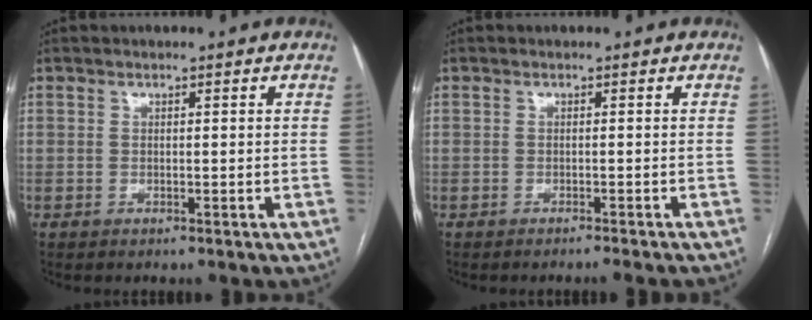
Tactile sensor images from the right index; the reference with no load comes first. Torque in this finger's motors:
{"motor_torque": [0.01, 0.04, -0.01, -0.01]}